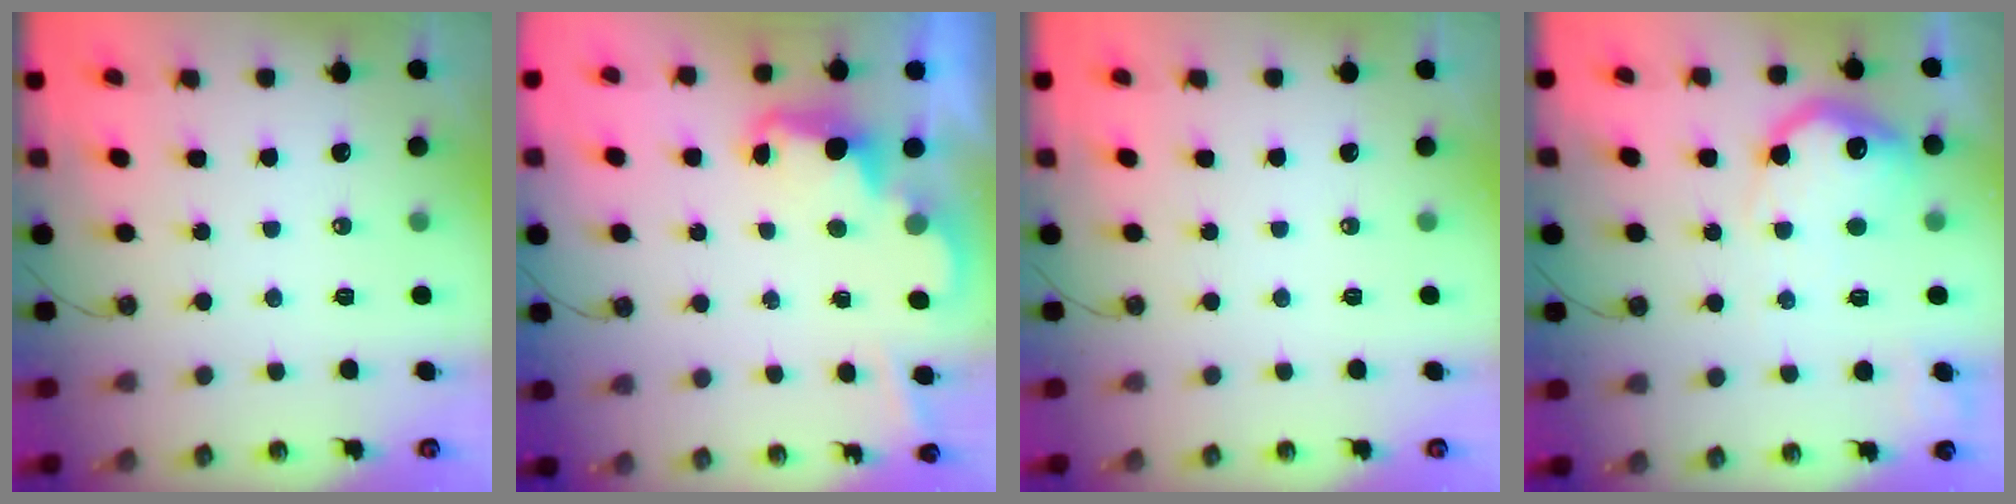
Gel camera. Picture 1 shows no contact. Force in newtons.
{"total": 2.5, "press": 2.4, "slide": 0.6}
{"total": 0.0}
{"total": 15.1, "press": 15.1, "slide": 0.9}